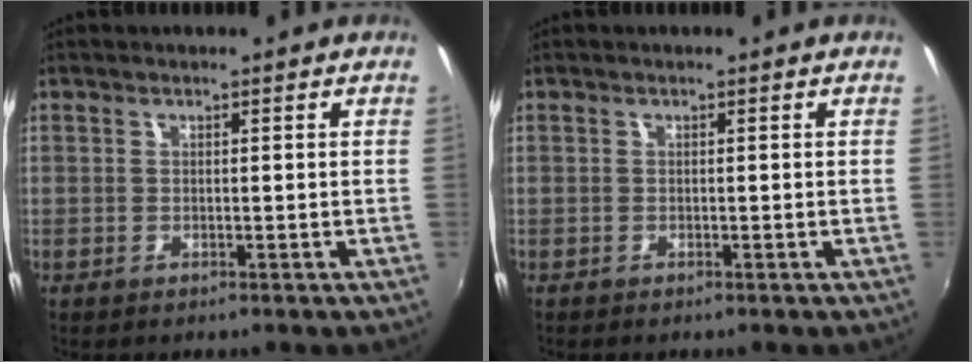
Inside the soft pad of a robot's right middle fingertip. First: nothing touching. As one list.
[{"total": 0.0}]